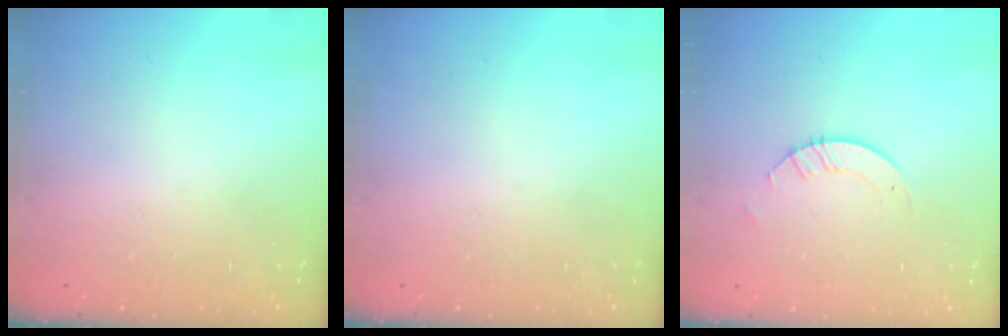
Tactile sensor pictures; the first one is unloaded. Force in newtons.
{"total": 0.0}
{"total": 2.9, "press": 2.9, "slide": 0.3}